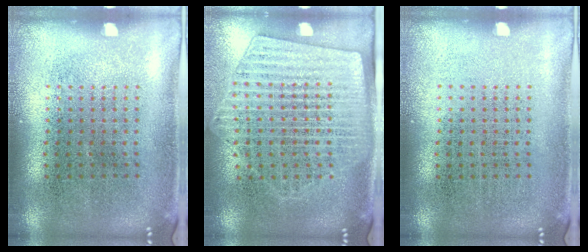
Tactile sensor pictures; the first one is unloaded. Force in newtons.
{"total": 1.8, "press": 1.5, "slide": 1.0}
{"total": 0.0}